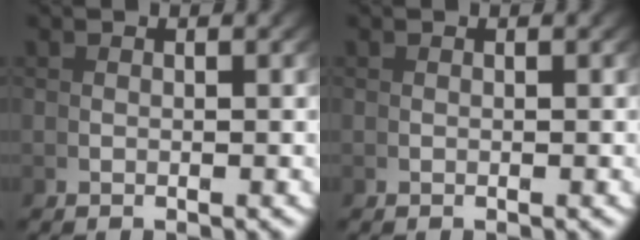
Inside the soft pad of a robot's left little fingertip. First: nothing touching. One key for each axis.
{"total": 0.0}